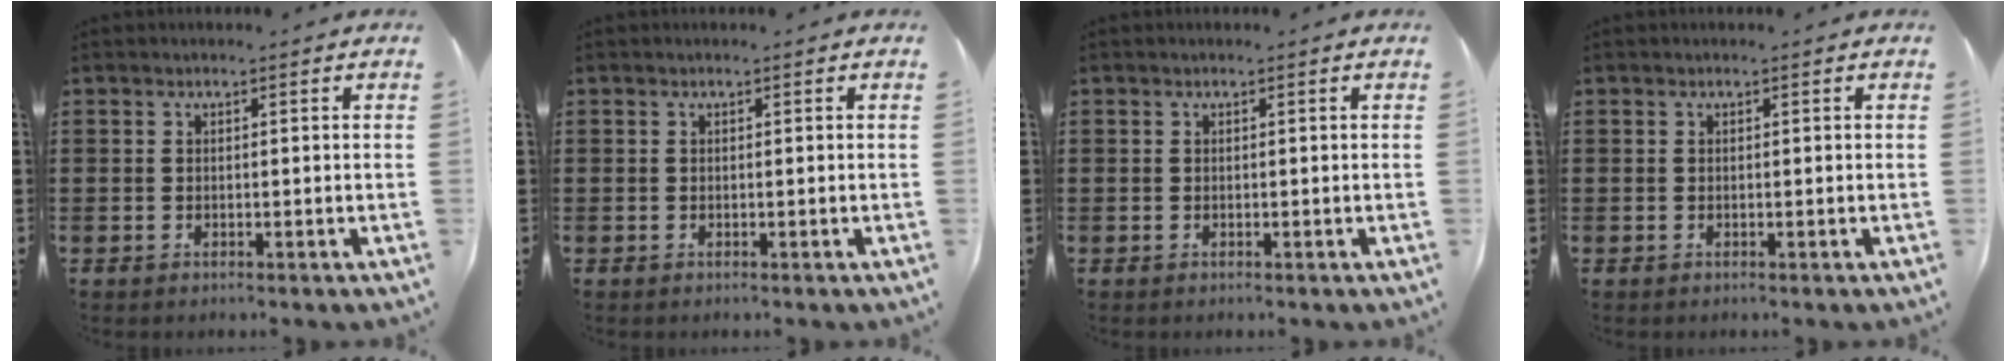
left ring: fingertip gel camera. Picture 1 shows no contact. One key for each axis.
{"total": 0.0}
{"total": 0.0}
{"total": 0.0}